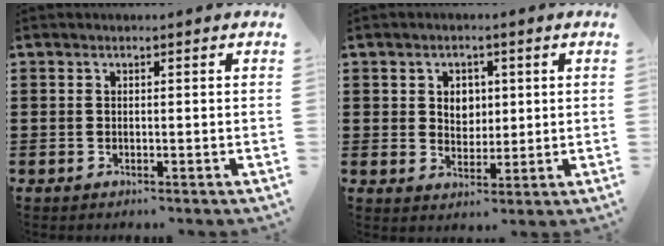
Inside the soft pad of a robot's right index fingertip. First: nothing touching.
{"total": 3.3, "force": [1.0, 2.7, 1.5], "torque": [-0.033, 0.008, 0.013]}